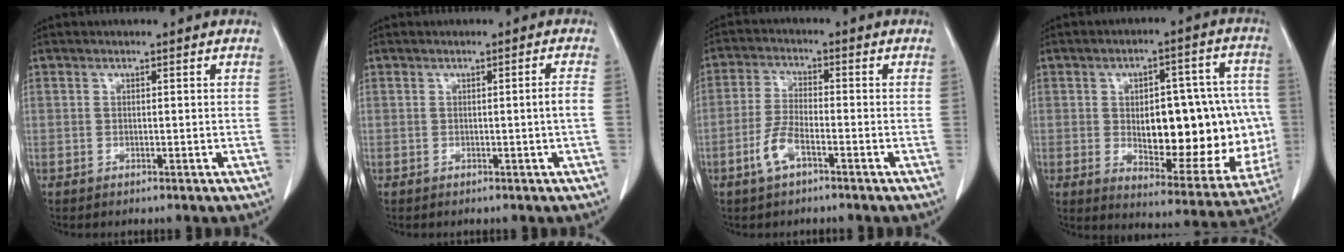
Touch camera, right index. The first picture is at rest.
{"total": 1.6, "force": [-0.2, -0.4, 1.5], "torque": [-0.026, -0.002, 0.001]}
{"total": 4.9, "force": [-2.6, 1.5, 3.9], "torque": [-0.090, 0.000, -0.054]}
{"total": 22.0, "force": [-1.1, 9.2, 20.0], "torque": [-0.232, 0.026, 0.015]}